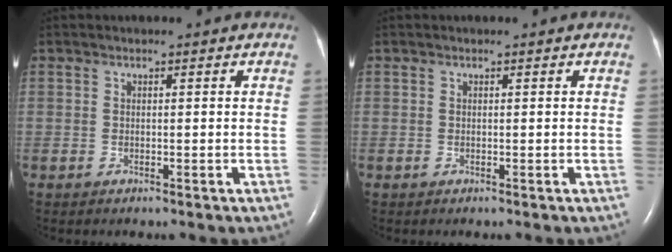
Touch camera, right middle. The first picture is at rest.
{"total": 0.0}